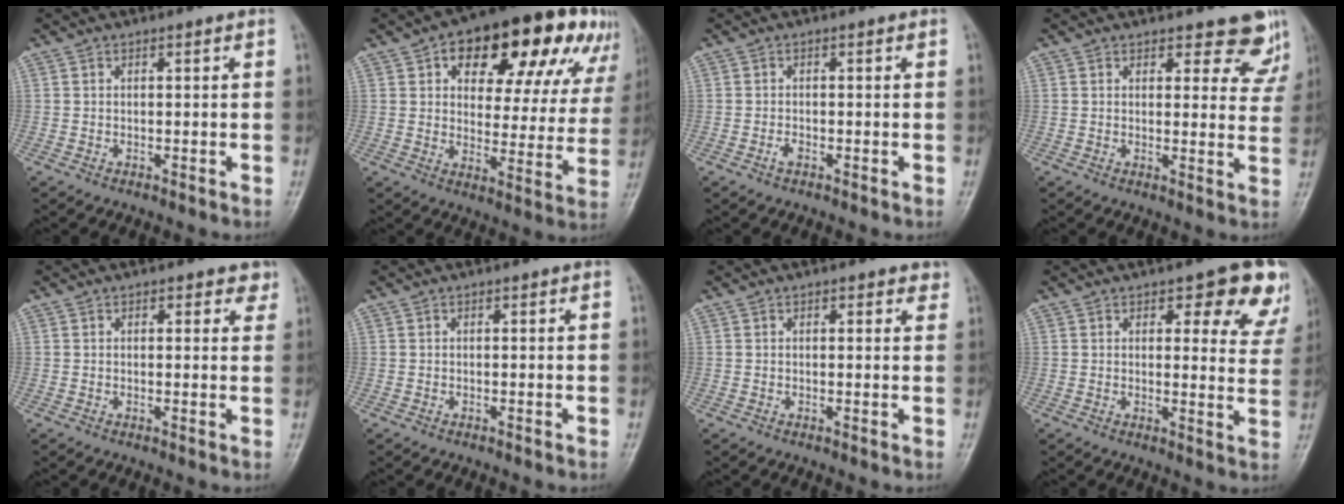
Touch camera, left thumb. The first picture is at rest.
{"total": 23.9, "force": [12.2, 12.2, 16.5], "torque": [-0.174, 0.010, 0.171]}
{"total": 1.1, "force": [-0.6, 0.5, 0.7], "torque": [-0.016, 0.000, -0.014]}
{"total": 7.4, "force": [6.3, 3.3, 2.0], "torque": [0.023, -0.039, 0.057]}
{"total": 2.8, "force": [1.8, 1.4, 1.6], "torque": [-0.002, -0.007, 0.019]}
{"total": 0.0}
{"total": 2.0, "force": [1.3, 1.1, 1.1], "torque": [0.003, -0.004, 0.011]}
{"total": 10.6, "force": [6.5, 4.6, 7.0], "torque": [-0.032, -0.033, 0.066]}